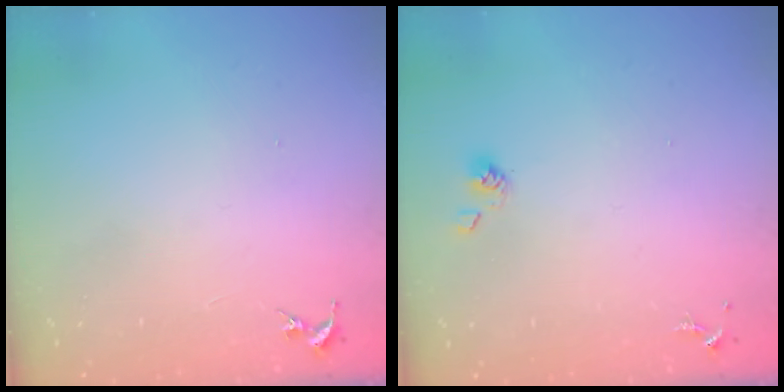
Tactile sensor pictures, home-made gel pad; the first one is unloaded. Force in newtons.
{"total": 4.4, "press": 3.7, "slide": 2.4}